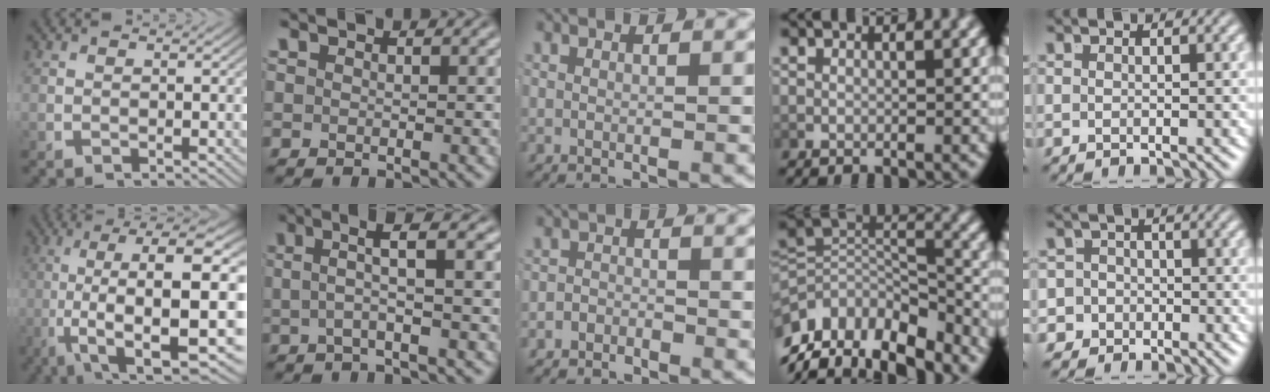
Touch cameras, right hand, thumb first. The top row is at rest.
{"thumb": {"total": 20.0, "force": [-1.9, 10.8, 16.7], "torque": [-0.312, -0.060, 0.004]}, "index": {"total": 3.7, "force": [0.7, 0.0, 3.6], "torque": [-0.051, 0.013, 0.005]}, "middle": {"total": 2.2, "force": [-2.0, 0.9, -0.2], "torque": [0.013, -0.007, -0.036]}, "ring": {"total": 13.5, "force": [-6.4, 9.2, 7.4], "torque": [-0.129, -0.037, -0.098]}, "little": {"total": 7.2, "force": [-3.0, 6.4, 1.3], "torque": [-0.045, -0.030, -0.055]}}